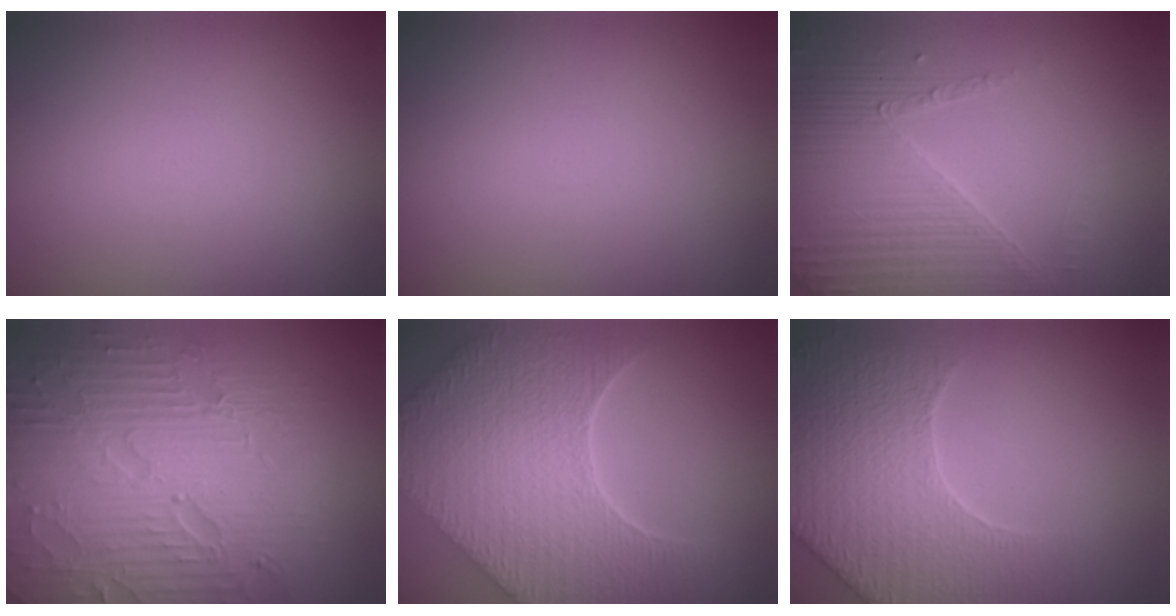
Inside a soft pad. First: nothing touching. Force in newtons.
{"total": 0.0}
{"total": 3.9, "press": 3.7, "slide": 1.3}
{"total": 9.0, "press": 6.4, "slide": 6.3}
{"total": 9.8, "press": 7.2, "slide": 6.6}
{"total": 7.1, "press": 5.9, "slide": 3.9}